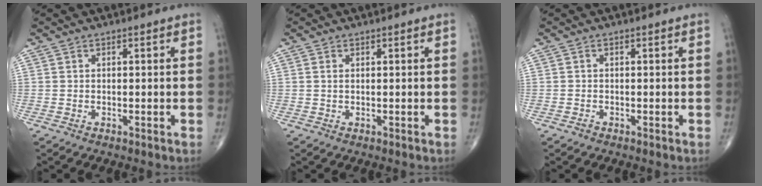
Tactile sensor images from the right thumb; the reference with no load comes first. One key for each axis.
{"total": 0.6, "fx": 0.1, "fy": 0.3, "fz": 0.5, "tx": -0.014, "ty": 0.006, "tz": 0.004}
{"total": 0.7, "fx": -0.5, "fy": 0.5, "fz": 0.2, "tx": -0.001, "ty": 0.001, "tz": -0.013}